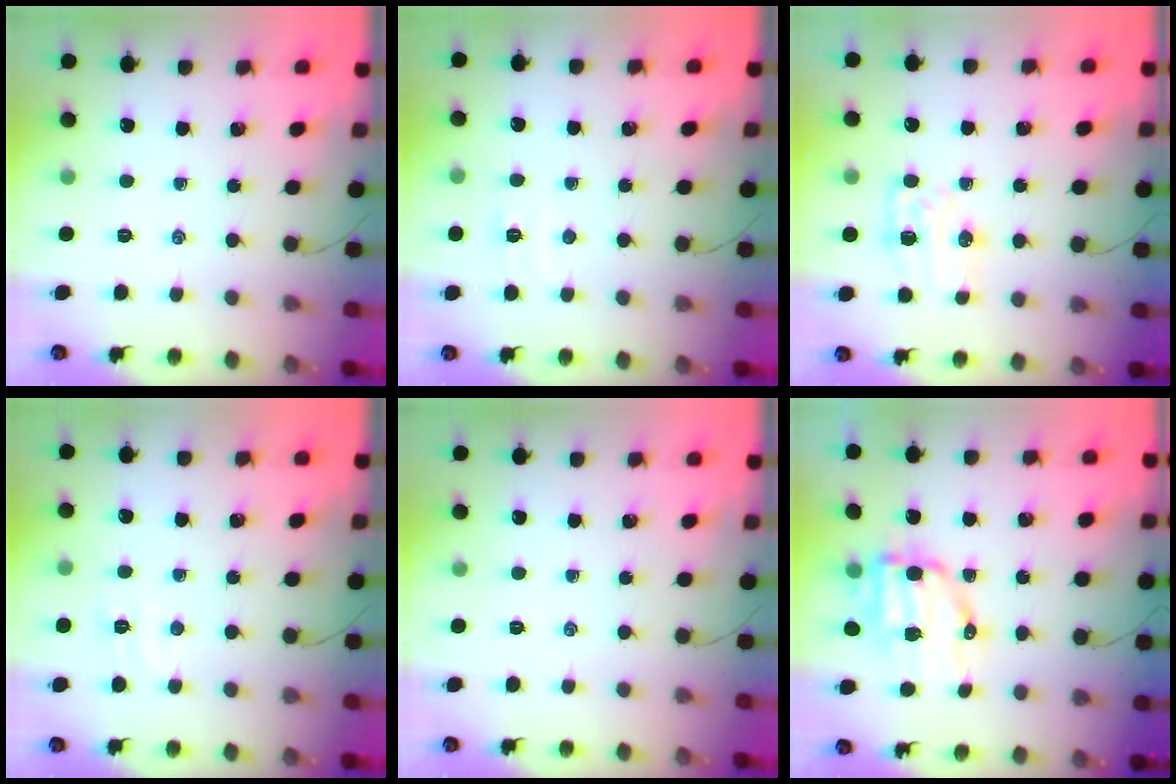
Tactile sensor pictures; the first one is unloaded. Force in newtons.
{"total": 2.7, "press": 2.5, "slide": 0.8}
{"total": 5.8, "press": 5.8, "slide": 0.5}
{"total": 4.6, "press": 4.4, "slide": 1.1}
{"total": 0.0}
{"total": 10.3, "press": 10.1, "slide": 2.0}